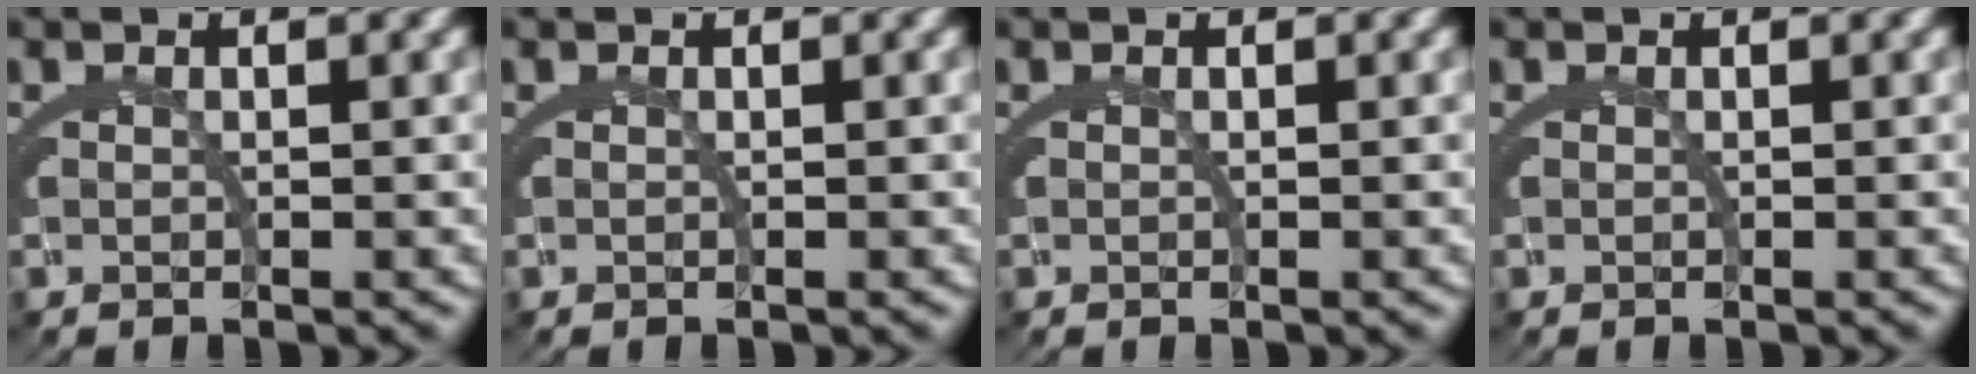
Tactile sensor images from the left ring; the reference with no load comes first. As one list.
[{"total": 0.0}, {"total": 0.0}, {"total": 0.0}]